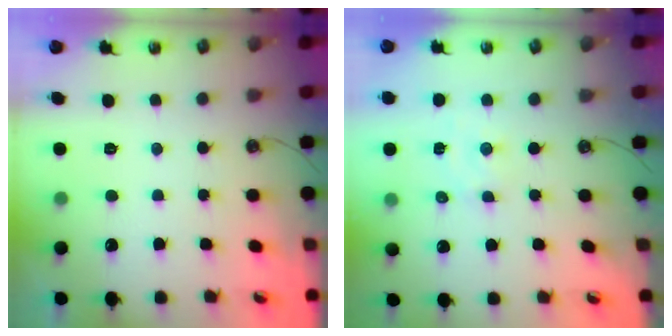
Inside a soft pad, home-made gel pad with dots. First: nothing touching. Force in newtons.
{"total": 1.6, "press": 1.5, "slide": 0.3}